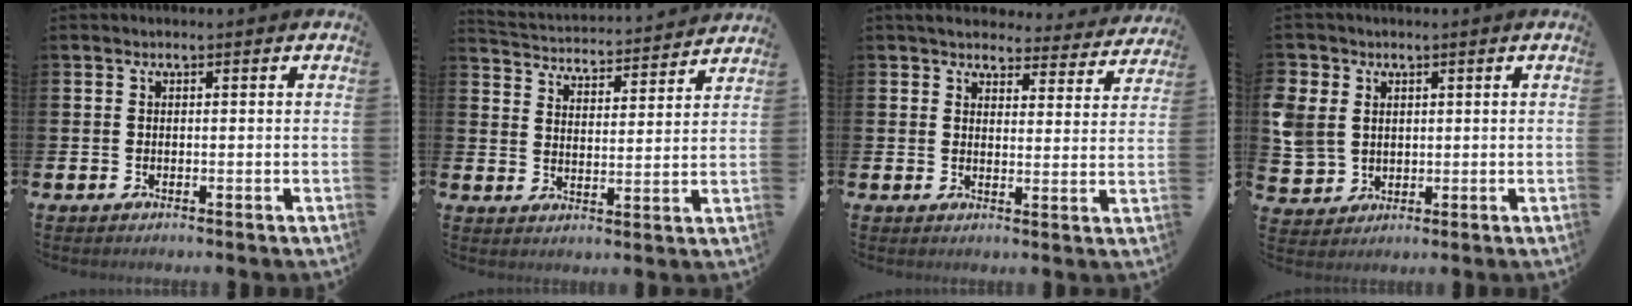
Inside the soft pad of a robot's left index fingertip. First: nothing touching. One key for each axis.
{"total": 4.3, "fx": 4.2, "fy": 0.4, "fz": 0.0, "tx": -0.022, "ty": -0.039, "tz": 0.070}
{"total": 4.5, "fx": 4.3, "fy": 1.2, "fz": 0.6, "tx": -0.027, "ty": -0.026, "tz": 0.075}
{"total": 5.8, "fx": 2.8, "fy": 4.9, "fz": 1.4, "tx": -0.062, "ty": 0.004, "tz": 0.053}